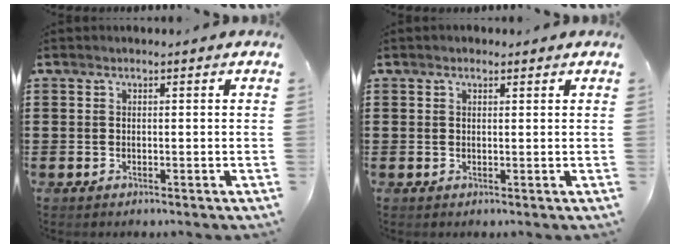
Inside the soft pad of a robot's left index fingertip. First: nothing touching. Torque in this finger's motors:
{"motor_torque": [0.75, 0.77, -0.05, -0.01]}